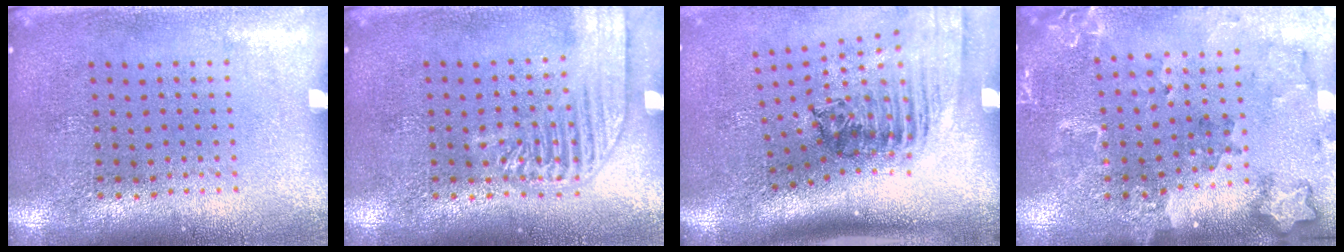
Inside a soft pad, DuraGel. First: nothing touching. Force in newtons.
{"total": 3.1, "press": 3.1, "slide": 0.5}
{"total": 2.5, "press": 1.8, "slide": 1.8}
{"total": 1.8, "press": 1.7, "slide": 0.3}